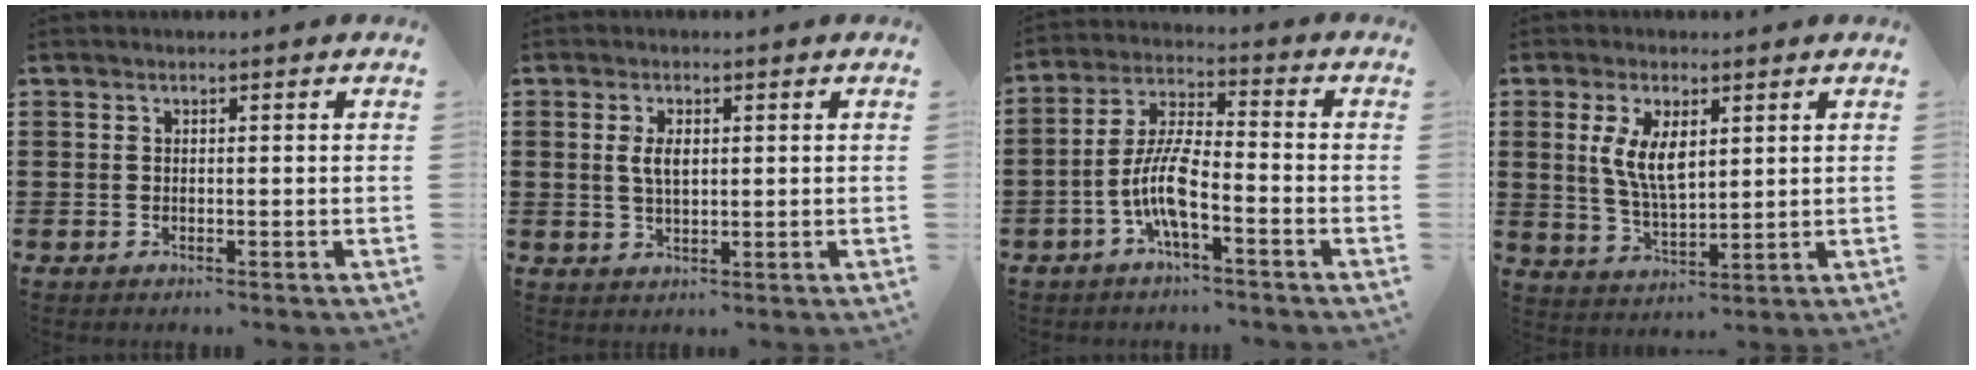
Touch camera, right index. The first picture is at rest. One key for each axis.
{"total": 3.3, "fx": 0.6, "fy": 1.5, "fz": 2.9, "tx": -0.060, "ty": 0.006, "tz": 0.009}
{"total": 8.4, "fx": -3.4, "fy": 2.1, "fz": 7.4, "tx": -0.178, "ty": -0.012, "tz": -0.073}
{"total": 6.9, "fx": 1.9, "fy": 3.0, "fz": 5.9, "tx": -0.119, "ty": 0.007, "tz": 0.033}